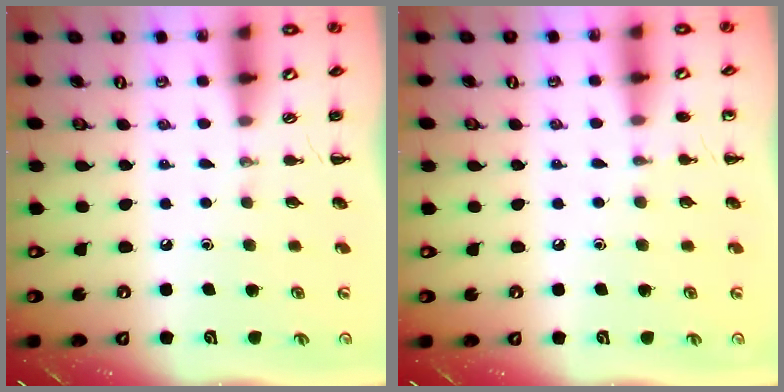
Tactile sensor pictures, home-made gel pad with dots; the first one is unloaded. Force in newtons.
{"total": 3.7, "press": 3.5, "slide": 1.2}